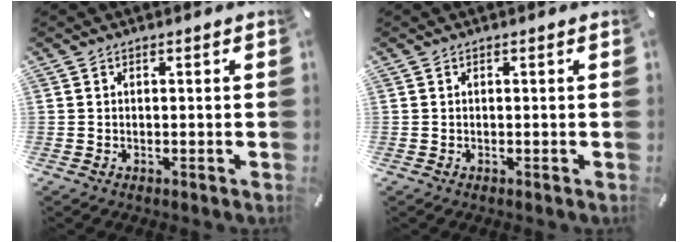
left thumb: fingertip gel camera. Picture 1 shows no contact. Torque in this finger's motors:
{"motor_torque": [0.00, 0.00, 0.00, 0.01, 0.00]}